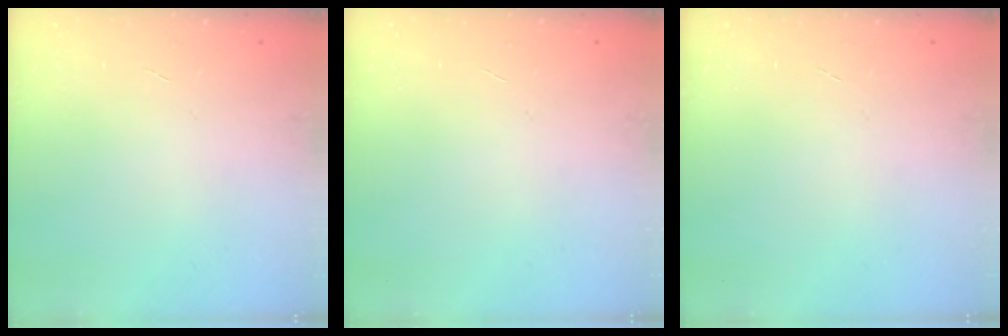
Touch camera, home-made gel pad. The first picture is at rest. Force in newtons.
{"total": 0.0}
{"total": 0.0}